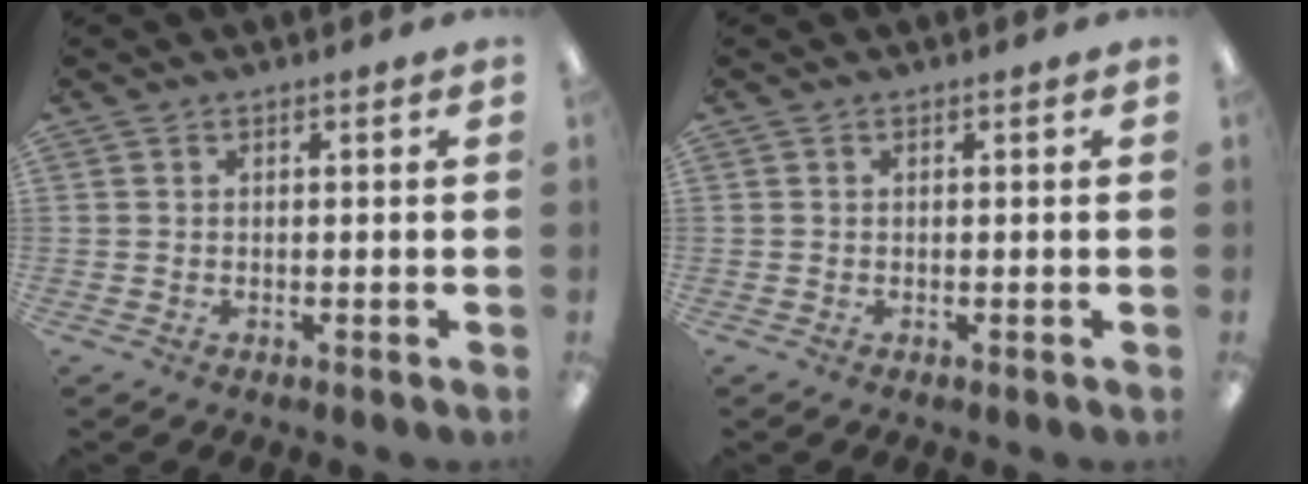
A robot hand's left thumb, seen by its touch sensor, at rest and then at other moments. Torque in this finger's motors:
{"motor_torque": [-0.04, -0.04, 0.09, -0.08, 0.00]}